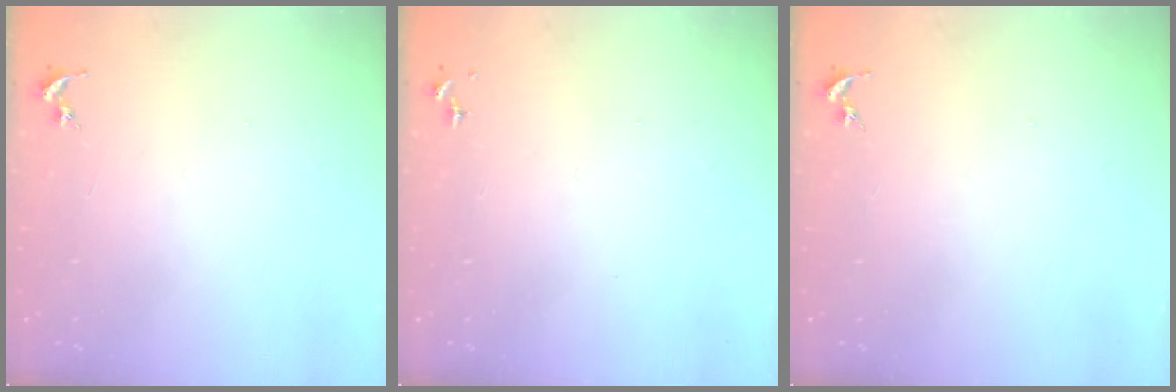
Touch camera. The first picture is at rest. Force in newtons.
{"total": 0.0}
{"total": 0.0}